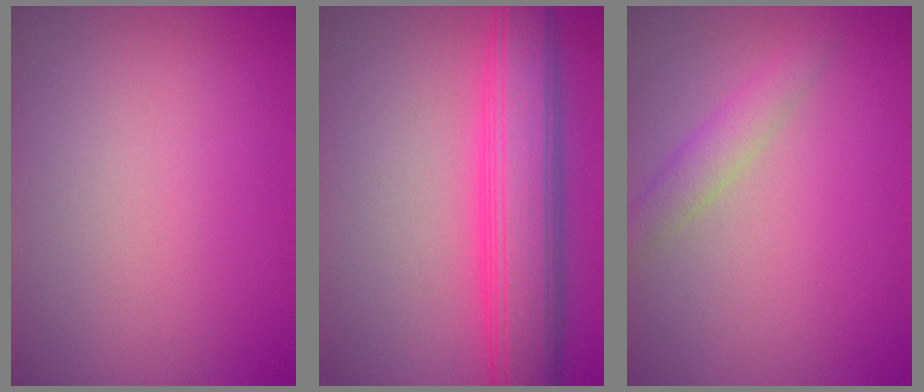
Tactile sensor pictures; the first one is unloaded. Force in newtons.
{"total": 8.2, "press": 8.2, "slide": 0.1}
{"total": 2.2, "press": 2.2, "slide": 0.1}